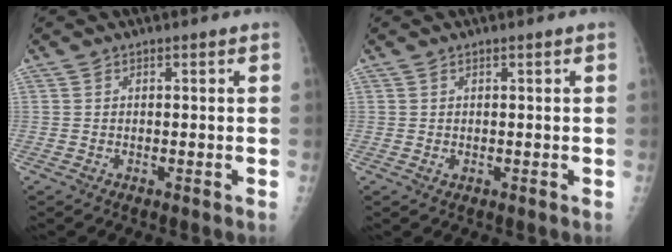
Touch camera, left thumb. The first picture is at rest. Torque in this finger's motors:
{"motor_torque": [-0.22, 0.14, 0.15, 0.09, -0.01]}